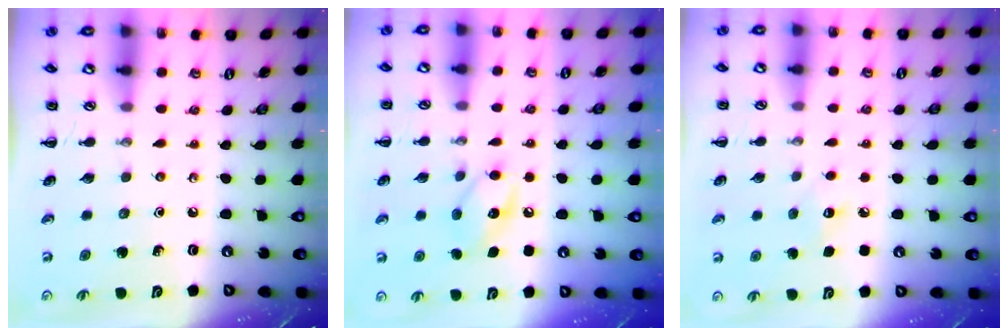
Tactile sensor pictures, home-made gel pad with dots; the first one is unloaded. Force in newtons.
{"total": 10.0, "press": 9.9, "slide": 0.9}
{"total": 6.1, "press": 6.0, "slide": 1.4}